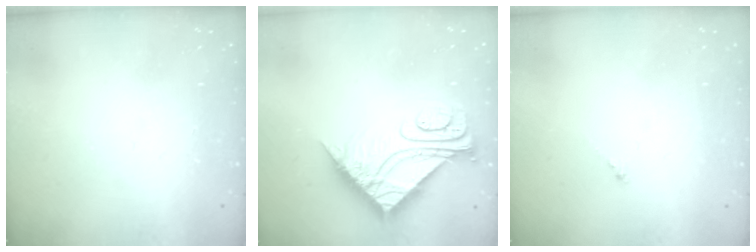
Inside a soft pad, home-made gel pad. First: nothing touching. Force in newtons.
{"total": 9.9, "press": 9.9, "slide": 0.9}
{"total": 0.0}